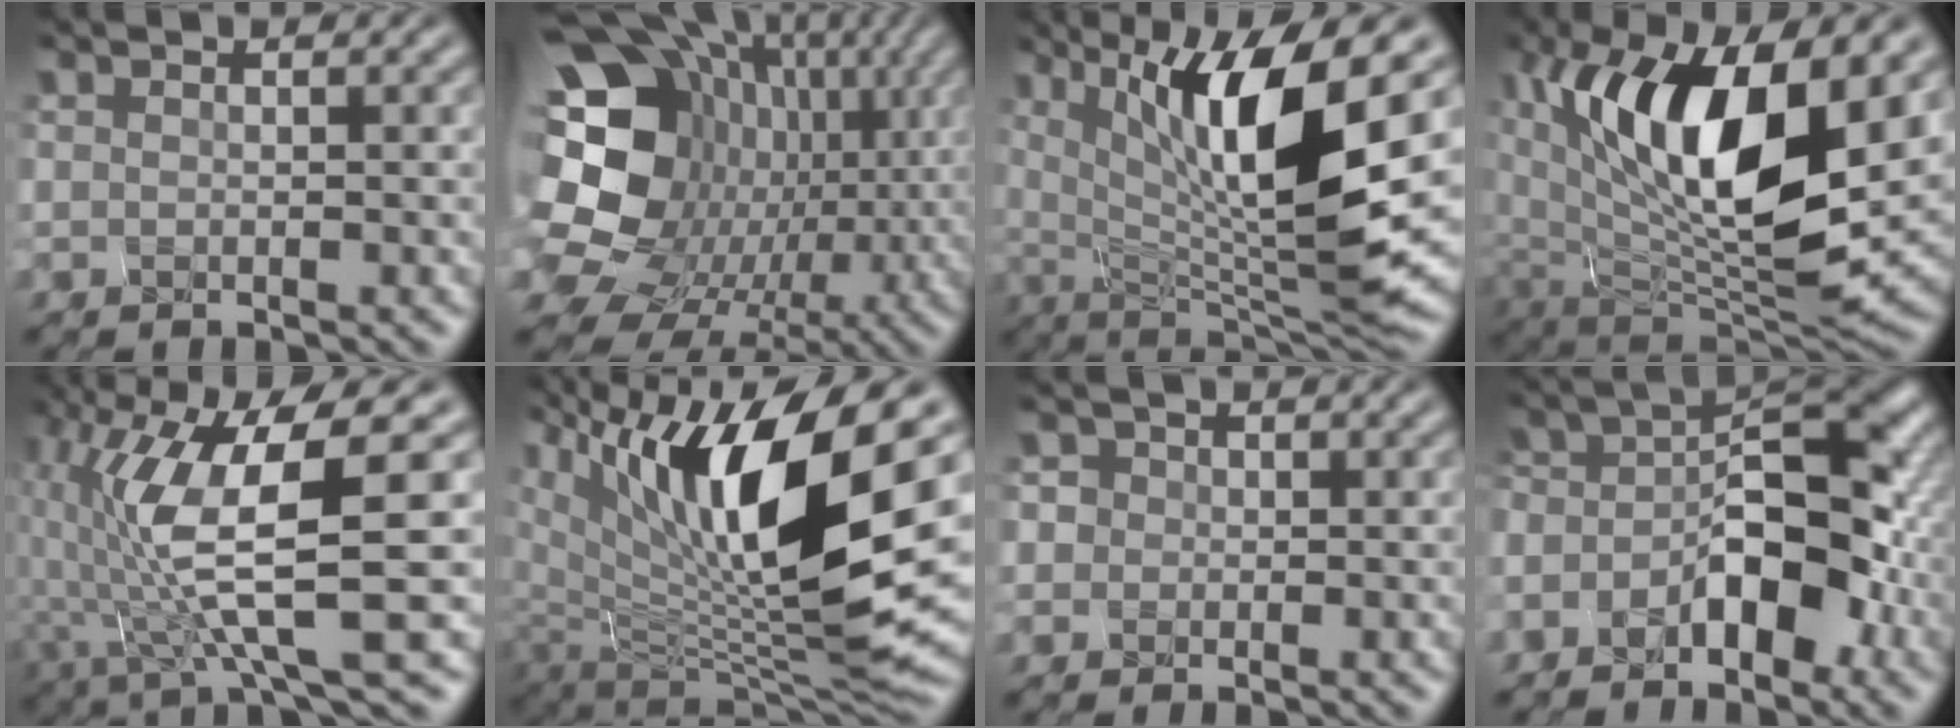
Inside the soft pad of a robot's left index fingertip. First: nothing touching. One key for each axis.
{"total": 19.4, "fx": 1.6, "fy": 16.7, "fz": 9.7, "tx": -0.234, "ty": 0.004, "tz": 0.043}
{"total": 10.8, "fx": 1.6, "fy": 2.2, "fz": 10.5, "tx": -0.192, "ty": -0.009, "tz": 0.055}
{"total": 12.4, "fx": 3.7, "fy": 5.0, "fz": 10.7, "tx": -0.187, "ty": -0.012, "tz": 0.086}
{"total": 8.4, "fx": -0.6, "fy": 1.7, "fz": 8.2, "tx": -0.177, "ty": -0.011, "tz": 0.013}
{"total": 14.4, "fx": 5.1, "fy": 6.3, "fz": 11.9, "tx": -0.230, "ty": -0.005, "tz": 0.109}
{"total": 1.4, "fx": -0.6, "fy": 0.6, "fz": -1.2, "tx": 0.004, "ty": 0.002, "tz": 0.007}
{"total": 6.3, "fx": -3.7, "fy": 3.0, "fz": 4.1, "tx": -0.067, "ty": 0.018, "tz": -0.056}